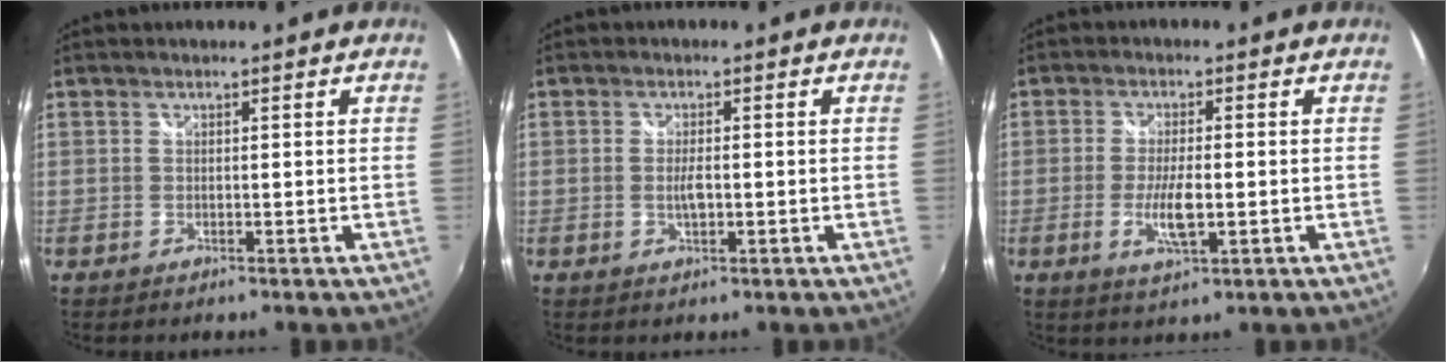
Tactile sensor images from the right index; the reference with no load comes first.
{"total": 2.5, "force": [-0.4, 0.8, 2.3], "torque": [-0.043, -0.003, -0.007]}
{"total": 5.8, "force": [-1.4, 1.5, 5.4], "torque": [-0.109, -0.009, -0.027]}